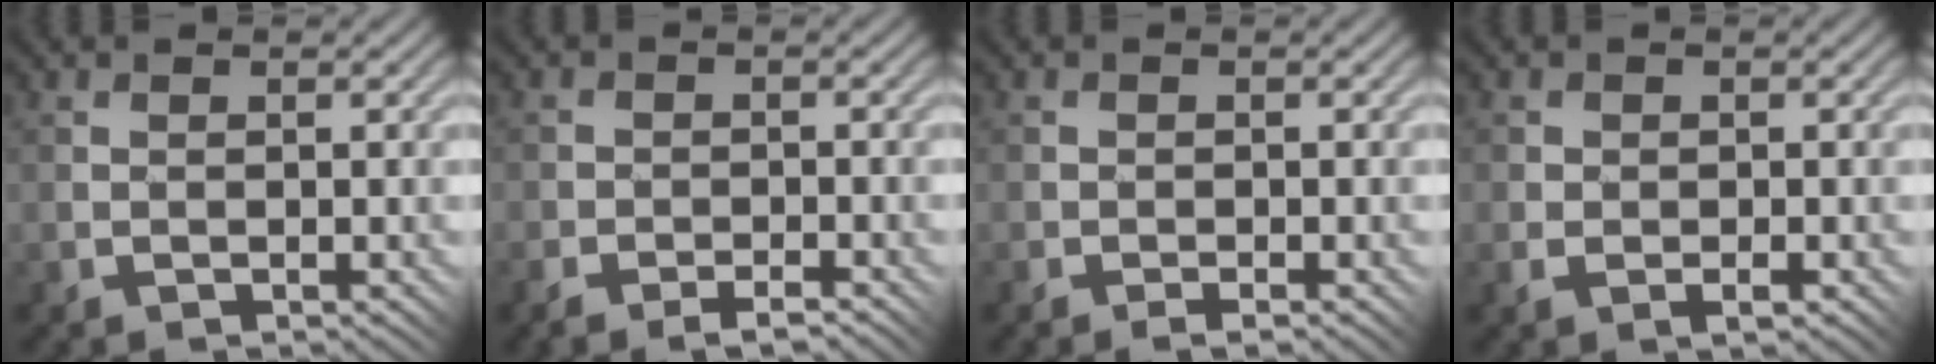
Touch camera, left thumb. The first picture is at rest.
{"total": 3.1, "force": [-2.4, 1.5, 1.4], "torque": [-0.015, 0.001, -0.045]}
{"total": 0.8, "force": [-0.6, 0.4, 0.3], "torque": [-0.001, -0.002, -0.013]}
{"total": 2.1, "force": [-0.4, 1.8, 1.0], "torque": [-0.007, -0.004, -0.013]}